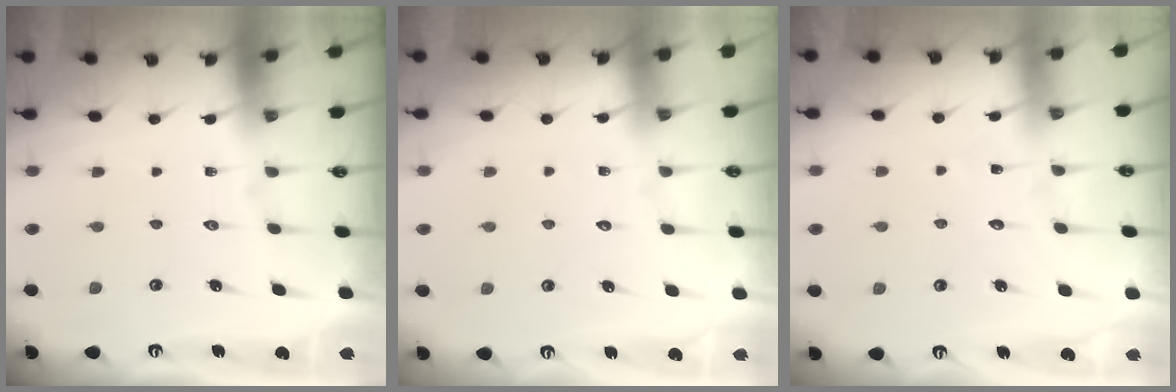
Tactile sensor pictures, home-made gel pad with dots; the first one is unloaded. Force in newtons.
{"total": 2.1, "press": 2.1, "slide": 0.3}
{"total": 5.0, "press": 5.0, "slide": 0.1}